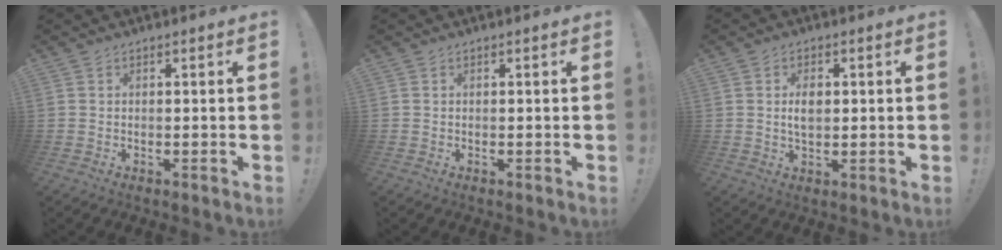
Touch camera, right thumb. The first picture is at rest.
{"total": 0.0}
{"total": 4.5, "force": [0.6, 2.6, 3.6], "torque": [-0.053, 0.001, 0.006]}